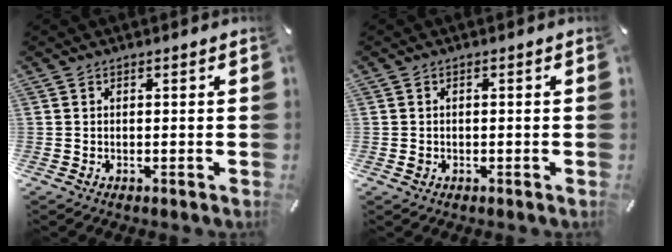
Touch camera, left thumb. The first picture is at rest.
{"total": 1.0, "force": [-0.2, 0.8, 0.6], "torque": [-0.012, 0.002, -0.006]}